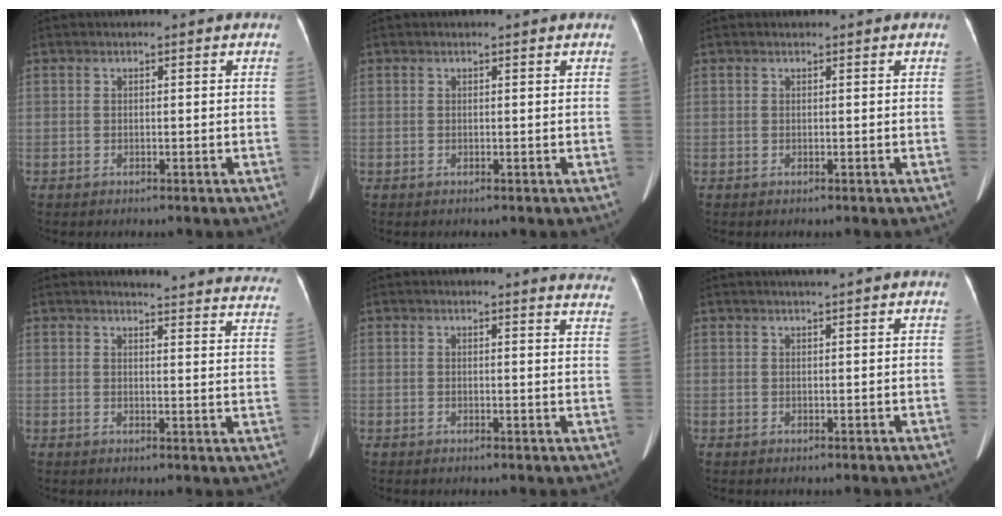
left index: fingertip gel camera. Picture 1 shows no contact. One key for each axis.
{"total": 0.9, "fx": 0.9, "fy": 0.1, "fz": 0.3, "tx": -0.007, "ty": 0.009, "tz": 0.010}
{"total": 0.0}
{"total": 22.1, "fx": 21.5, "fy": 1.9, "fz": 4.5, "tx": -0.033, "ty": -0.106, "tz": 0.219}
{"total": 8.9, "fx": 8.8, "fy": 0.6, "fz": 1.2, "tx": 0.017, "ty": -0.058, "tz": 0.058}
{"total": 1.3, "fx": 1.1, "fy": -0.4, "fz": 0.5, "tx": -0.010, "ty": 0.003, "tz": 0.024}